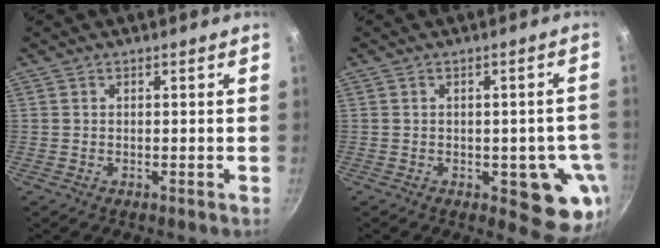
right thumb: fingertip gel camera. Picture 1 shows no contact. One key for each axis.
{"total": 10.3, "fx": -2.8, "fy": 4.9, "fz": 8.7, "tx": -0.048, "ty": 0.004, "tz": -0.030}